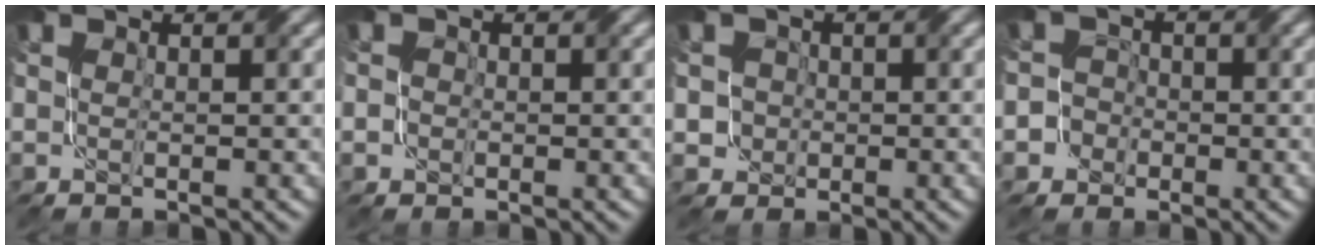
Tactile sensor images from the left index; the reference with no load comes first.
{"total": 1.1, "force": [-0.3, 1.0, 0.5], "torque": [-0.001, 0.004, -0.015]}
{"total": 2.6, "force": [-0.4, 2.4, 0.7], "torque": [-0.005, 0.013, -0.010]}
{"total": 3.9, "force": [-2.2, 3.2, 0.2], "torque": [0.019, 0.009, -0.060]}